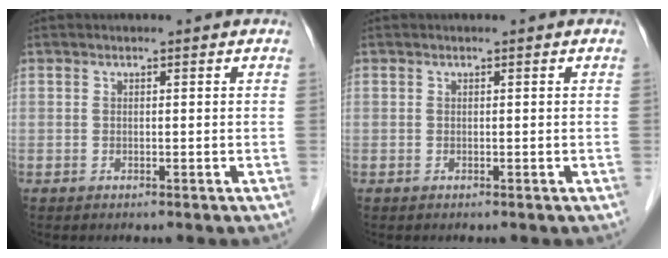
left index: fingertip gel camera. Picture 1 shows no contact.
{"total": 0.0}